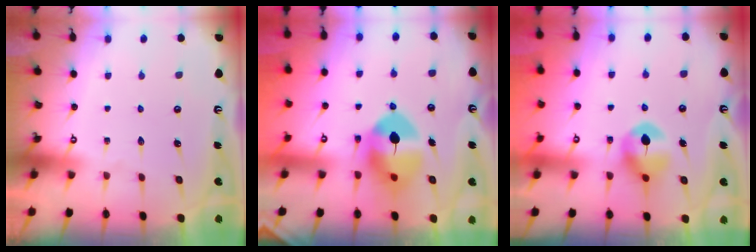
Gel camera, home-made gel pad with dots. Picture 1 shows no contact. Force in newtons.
{"total": 10.0, "press": 9.9, "slide": 1.6}
{"total": 8.3, "press": 8.3, "slide": 0.2}